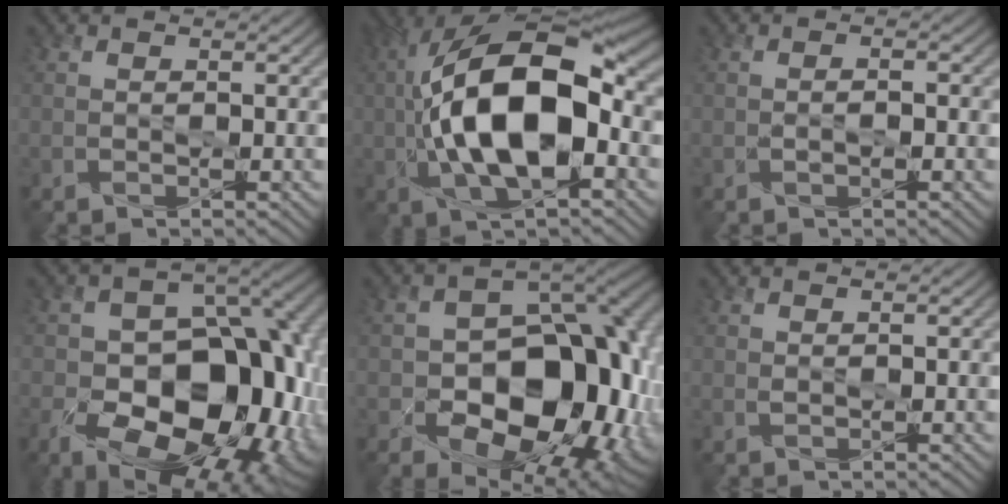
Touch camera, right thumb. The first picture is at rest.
{"total": 16.0, "force": [-1.2, 7.0, 14.3], "torque": [-0.258, 0.037, -0.035]}
{"total": 0.9, "force": [-0.5, -0.1, 0.7], "torque": [-0.002, 0.003, -0.008]}
{"total": 20.1, "force": [-5.8, 13.9, 13.4], "torque": [-0.175, -0.020, -0.084]}
{"total": 18.0, "force": [-4.7, 12.0, 12.7], "torque": [-0.147, -0.019, -0.062]}
{"total": 0.6, "force": [0.5, 0.1, 0.3], "torque": [-0.009, 0.004, 0.010]}